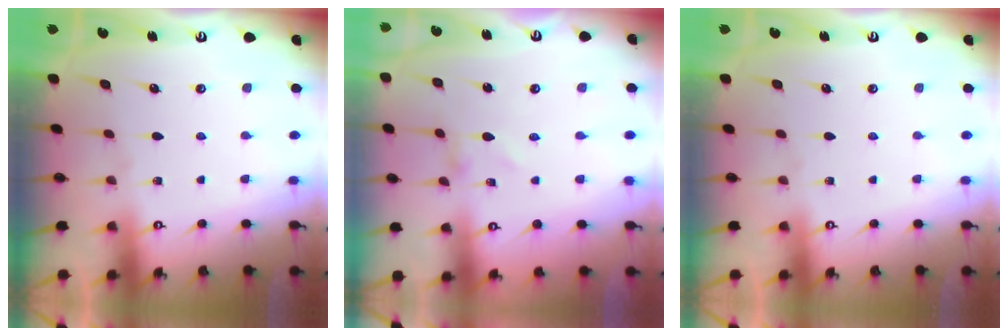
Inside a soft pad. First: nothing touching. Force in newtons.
{"total": 1.1, "press": 1.1, "slide": 0.1}
{"total": 0.0}